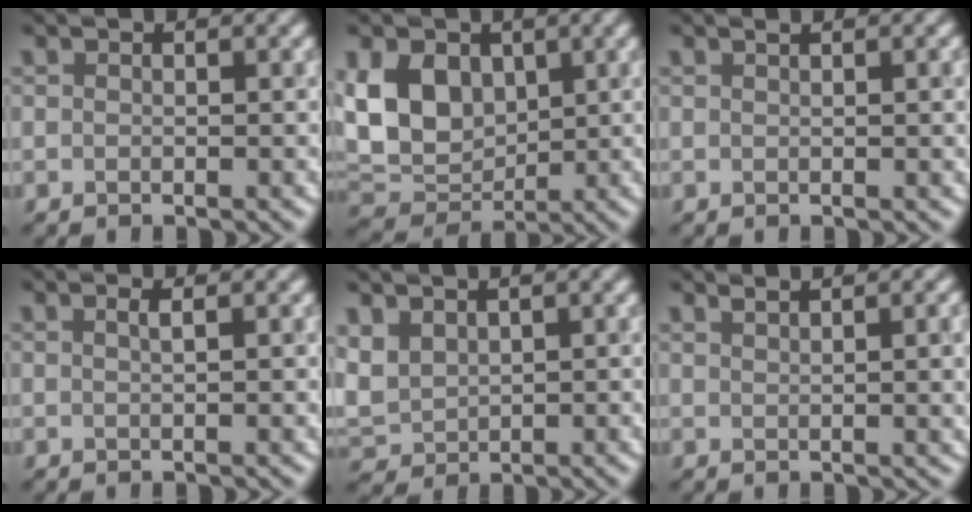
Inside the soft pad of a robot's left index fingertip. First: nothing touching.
{"total": 6.8, "force": [1.8, 5.1, 4.0], "torque": [-0.089, 0.002, 0.031]}
{"total": 2.4, "force": [0.7, 0.7, 2.2], "torque": [-0.018, 0.011, 0.003]}
{"total": 1.2, "force": [0.5, 0.3, 1.1], "torque": [-0.010, 0.005, 0.003]}
{"total": 2.6, "force": [1.6, 1.8, 1.0], "torque": [-0.033, 0.005, 0.038]}
{"total": 4.9, "force": [2.2, 1.8, 4.0], "torque": [-0.026, 0.023, 0.018]}